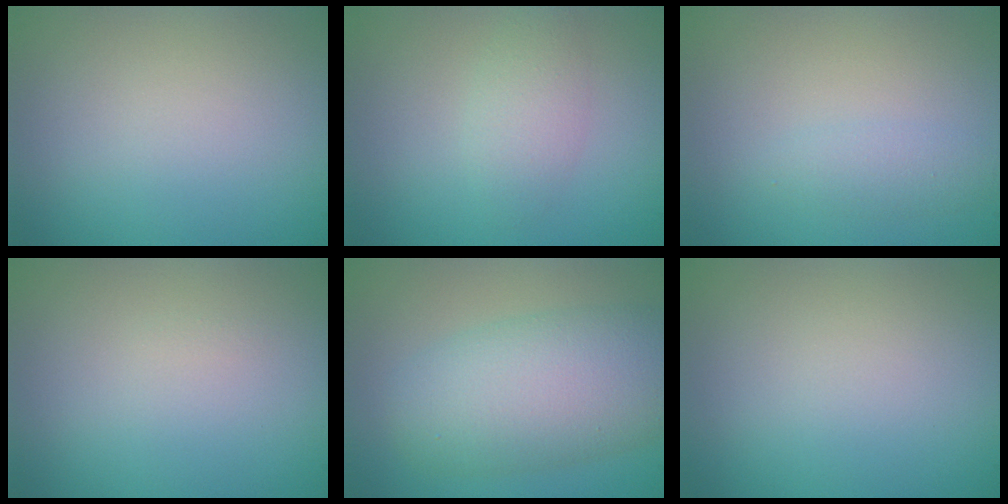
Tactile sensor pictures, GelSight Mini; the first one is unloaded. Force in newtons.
{"total": 2.1, "press": 2.0, "slide": 0.0}
{"total": 1.4, "press": 1.4, "slide": 0.1}
{"total": 0.0}
{"total": 7.5, "press": 7.5, "slide": 0.3}
{"total": 0.0}